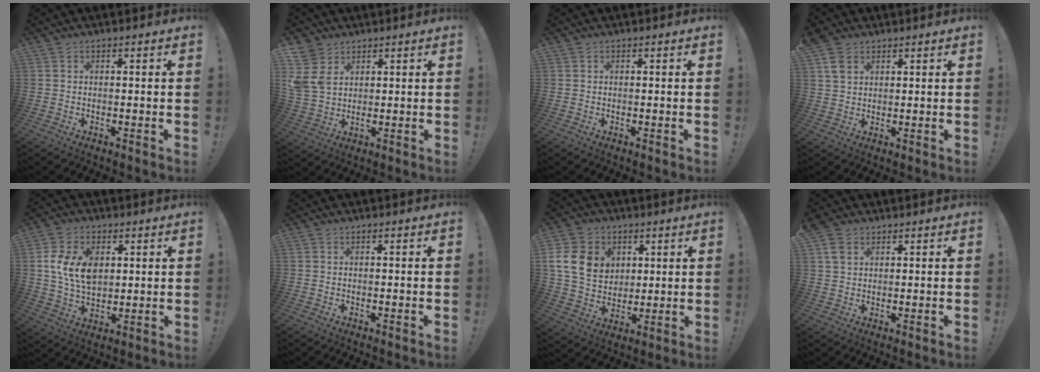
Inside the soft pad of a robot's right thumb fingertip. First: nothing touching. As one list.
[{"total": 8.0, "force": [3.3, 6.2, 3.8], "torque": [-0.082, -0.014, 0.067]}, {"total": 0.0}, {"total": 5.6, "force": [3.1, 3.7, 2.9], "torque": [-0.039, -0.010, 0.060]}, {"total": 12.8, "force": [3.1, 9.0, 8.5], "torque": [-0.151, -0.002, 0.057]}, {"total": 0.0}, {"total": 15.6, "force": [5.2, 12.6, 7.6], "torque": [-0.126, -0.020, 0.106]}, {"total": 4.6, "force": [2.6, 3.0, 2.3], "torque": [-0.035, -0.006, 0.051]}]